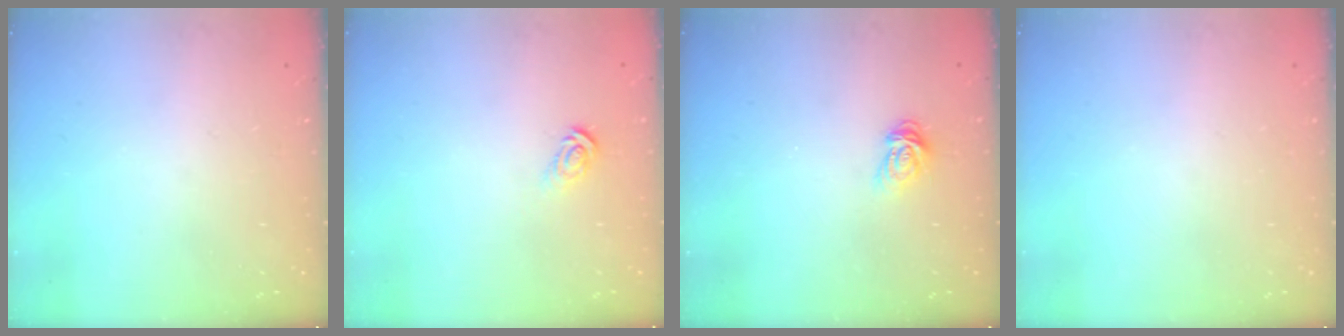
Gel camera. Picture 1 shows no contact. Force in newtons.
{"total": 4.5, "press": 4.5, "slide": 0.2}
{"total": 5.9, "press": 5.8, "slide": 0.9}
{"total": 0.0}